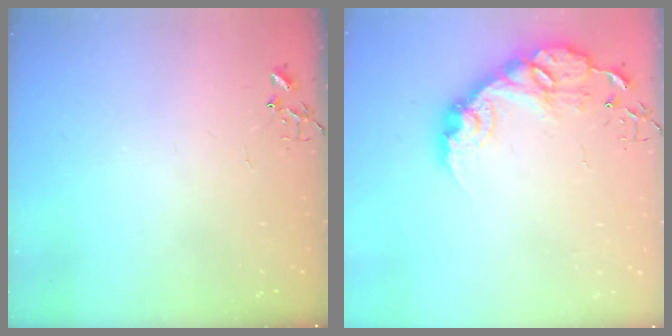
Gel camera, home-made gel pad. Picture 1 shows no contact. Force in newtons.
{"total": 15.8, "press": 15.8, "slide": 0.5}